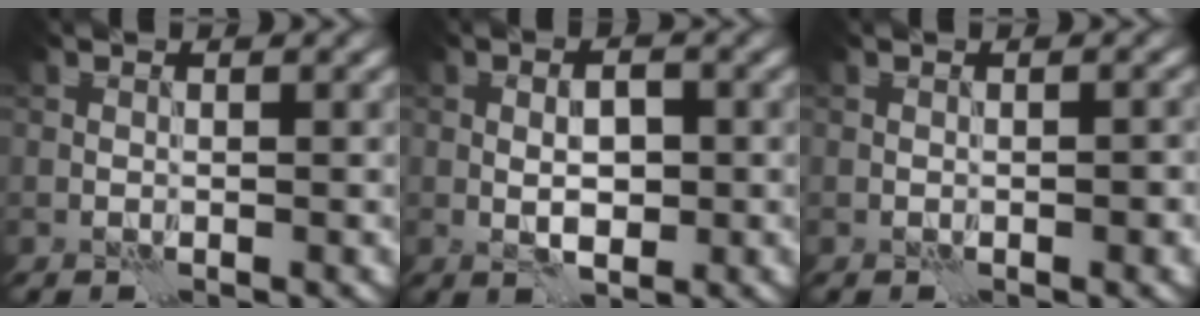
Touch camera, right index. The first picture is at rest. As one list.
[{"total": 2.9, "force": [-0.3, 1.5, 2.5], "torque": [-0.038, 0.002, -0.005]}, {"total": 1.0, "force": [-0.3, 0.3, 0.9], "torque": [-0.015, 0.003, -0.004]}]